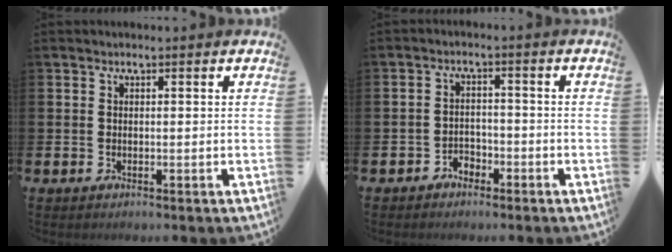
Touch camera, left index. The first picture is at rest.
{"total": 2.2, "force": [-1.9, 1.1, 0.2], "torque": [-0.015, 0.006, -0.042]}